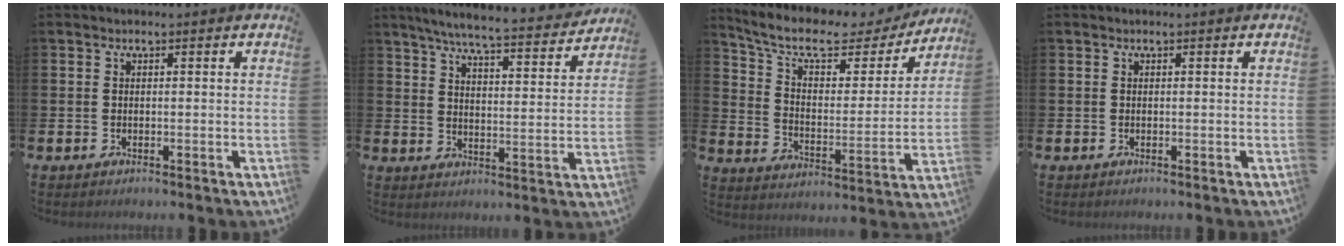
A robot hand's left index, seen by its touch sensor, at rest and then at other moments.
{"total": 6.6, "force": [6.1, 0.3, 2.5], "torque": [-0.061, -0.046, 0.100]}
{"total": 9.5, "force": [7.9, 3.3, 4.2], "torque": [-0.104, -0.051, 0.129]}
{"total": 0.0}